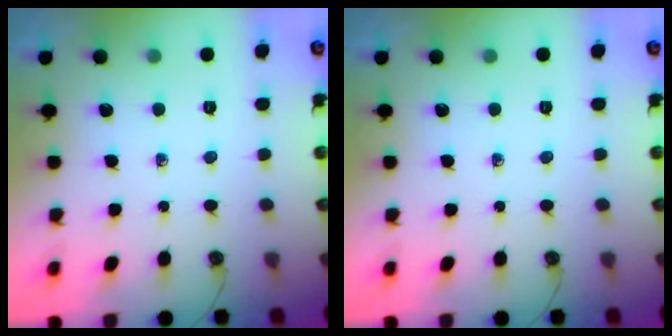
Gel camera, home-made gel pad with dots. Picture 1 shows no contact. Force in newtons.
{"total": 0.0}